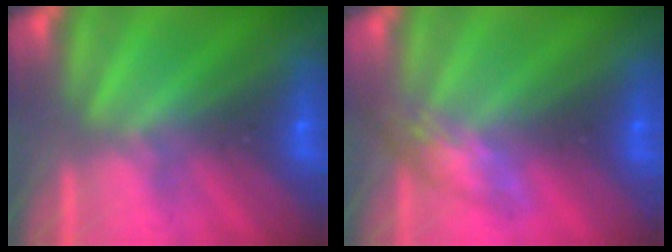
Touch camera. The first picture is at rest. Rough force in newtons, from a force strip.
{"total": 2.5}